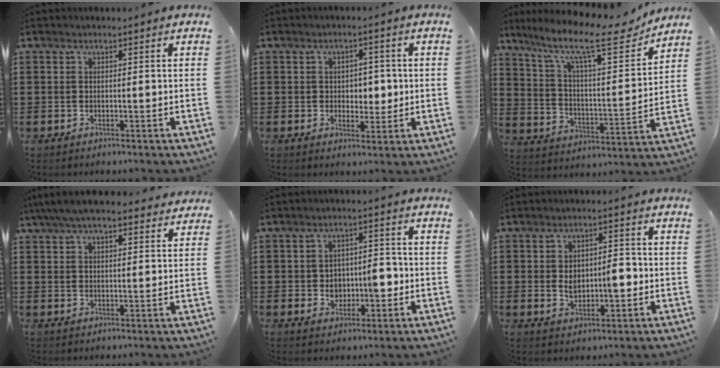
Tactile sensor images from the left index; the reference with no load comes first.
{"total": 3.7, "force": [0.2, 2.7, 2.5], "torque": [-0.041, 0.000, -0.004]}
{"total": 13.8, "force": [10.5, 2.6, 8.6], "torque": [-0.180, -0.060, 0.170]}
{"total": 6.2, "force": [5.2, 1.3, 3.1], "torque": [-0.073, -0.005, 0.097]}
{"total": 5.1, "force": [-0.7, 3.9, 3.2], "torque": [-0.055, 0.001, -0.020]}
{"total": 5.3, "force": [-0.3, 3.0, 4.4], "torque": [-0.062, -0.002, -0.013]}